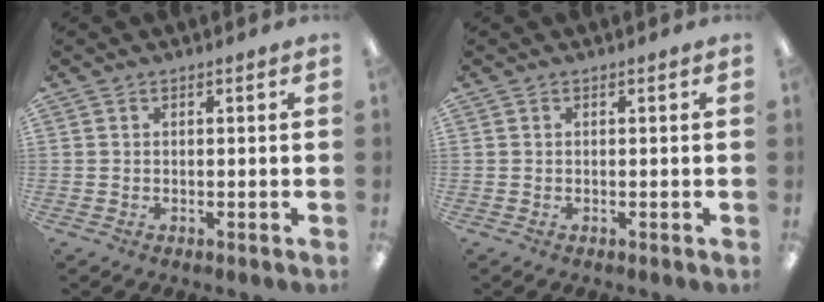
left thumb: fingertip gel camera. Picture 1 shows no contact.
{"total": 0.0}